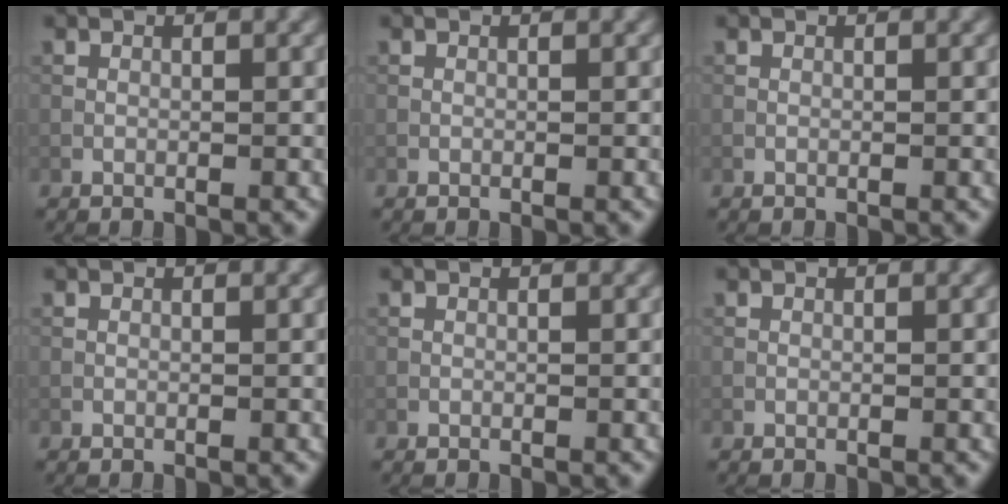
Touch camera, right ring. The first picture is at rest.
{"total": 0.0}
{"total": 0.0}
{"total": 0.0}
{"total": 0.0}
{"total": 0.0}